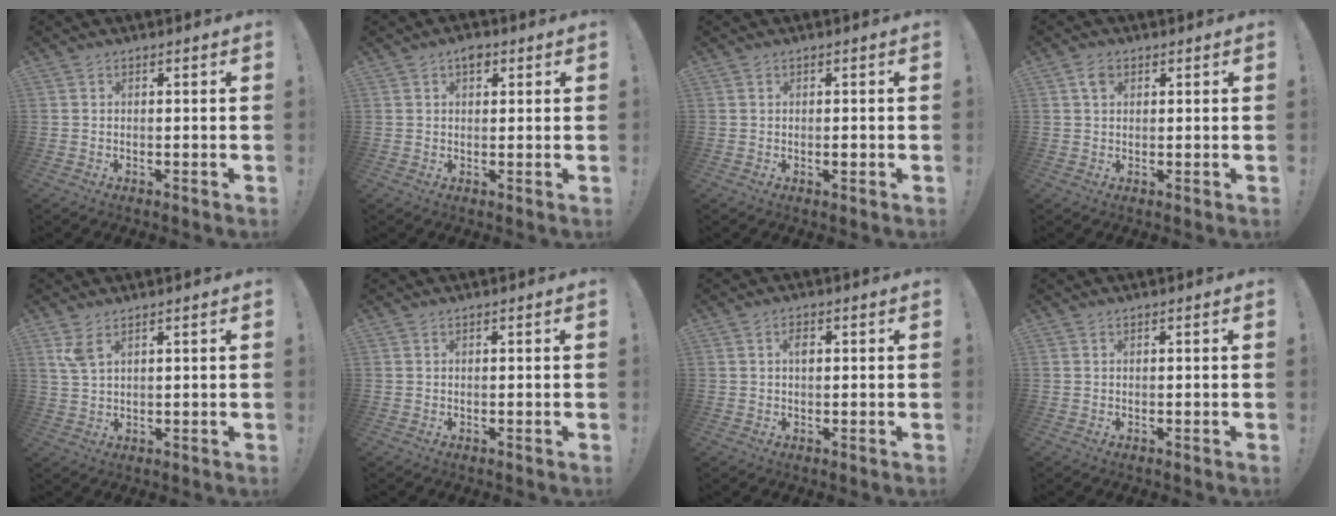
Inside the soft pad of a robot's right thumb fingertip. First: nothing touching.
{"total": 3.0, "force": [1.5, 2.0, 1.6], "torque": [-0.009, -0.006, 0.021]}
{"total": 1.3, "force": [-0.6, 0.5, 1.1], "torque": [-0.015, 0.000, -0.010]}
{"total": 3.1, "force": [1.3, 2.1, 1.9], "torque": [-0.025, 0.001, 0.021]}
{"total": 4.2, "force": [2.6, 1.2, 3.1], "torque": [-0.063, -0.010, 0.049]}
{"total": 0.0}
{"total": 1.7, "force": [0.3, 1.1, 1.3], "torque": [-0.012, 0.000, 0.001]}
{"total": 0.0}